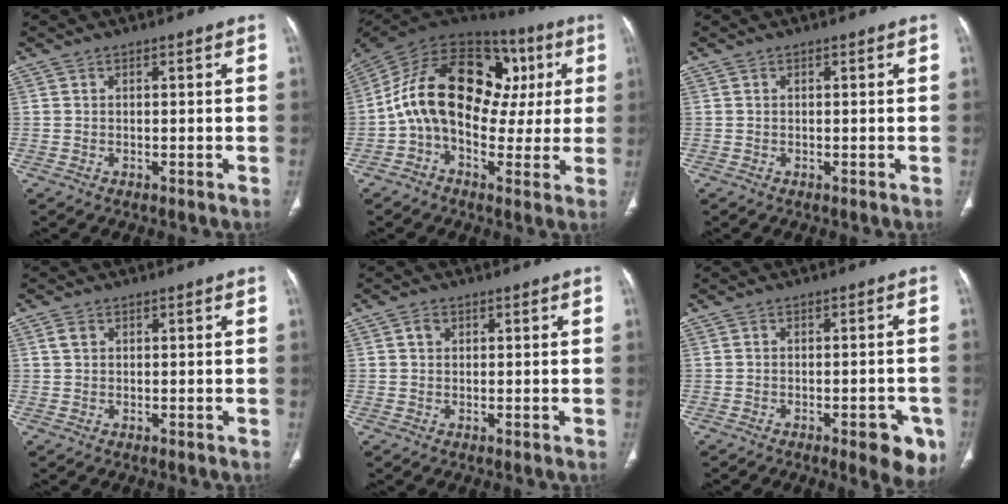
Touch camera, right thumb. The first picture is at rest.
{"total": 22.5, "force": [2.4, 14.6, 17.0], "torque": [-0.248, 0.051, 0.028]}
{"total": 0.0}
{"total": 1.4, "force": [0.6, 1.0, 0.8], "torque": [-0.017, 0.003, 0.012]}
{"total": 1.5, "force": [0.6, 1.2, 0.7], "torque": [-0.008, 0.001, 0.008]}
{"total": 7.1, "force": [-3.5, 2.7, 5.5], "torque": [-0.043, 0.007, -0.040]}